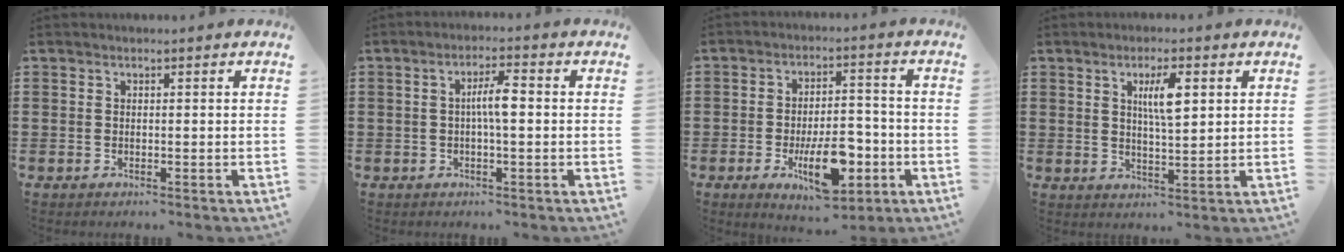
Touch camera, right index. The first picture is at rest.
{"total": 4.3, "force": [0.0, 0.8, 4.2], "torque": [-0.077, 0.006, -0.004]}
{"total": 10.4, "force": [-3.9, 4.5, 8.5], "torque": [-0.142, -0.003, -0.067]}
{"total": 5.3, "force": [1.7, 1.4, 4.9], "torque": [-0.092, 0.005, 0.025]}